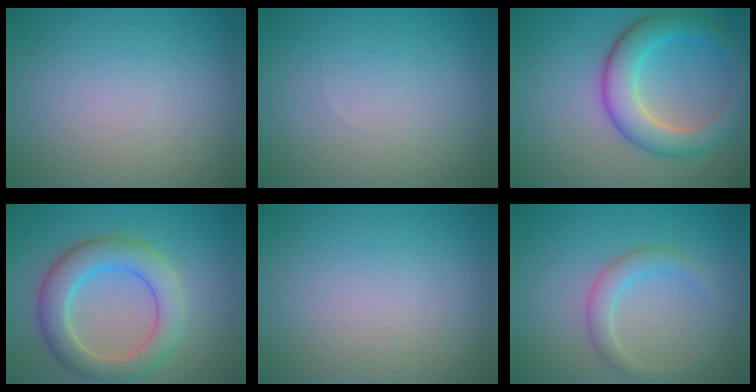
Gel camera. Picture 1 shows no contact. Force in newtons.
{"total": 0.0}
{"total": 5.8, "press": 5.8, "slide": 0.2}
{"total": 5.6, "press": 5.6, "slide": 0.0}
{"total": 0.0}
{"total": 2.2, "press": 2.2, "slide": 0.1}